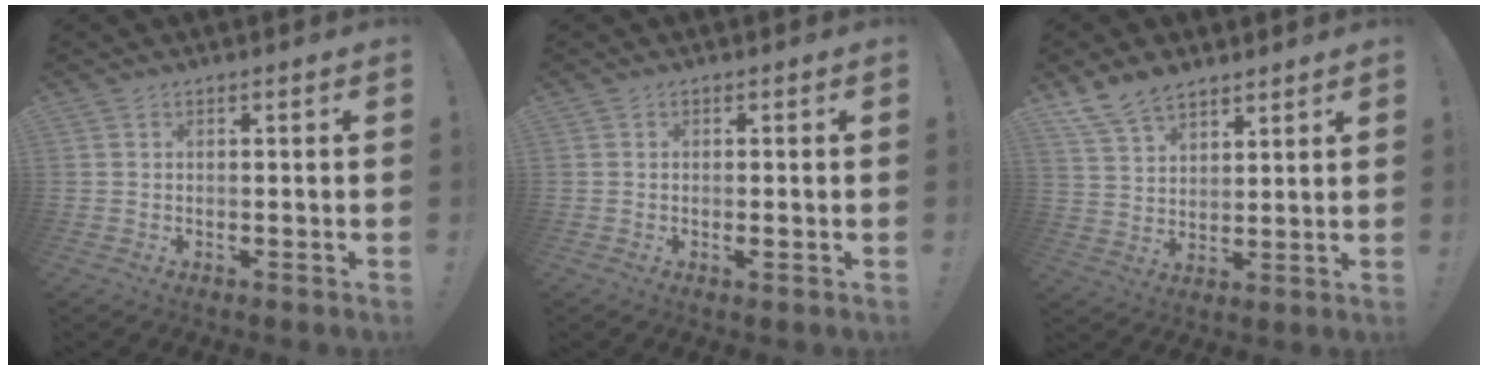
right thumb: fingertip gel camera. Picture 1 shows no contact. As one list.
[{"total": 1.2, "force": [-0.2, 0.1, 1.1], "torque": [-0.018, -0.002, -0.004]}, {"total": 10.0, "force": [7.9, 5.1, 3.5], "torque": [-0.072, -0.043, 0.157]}]